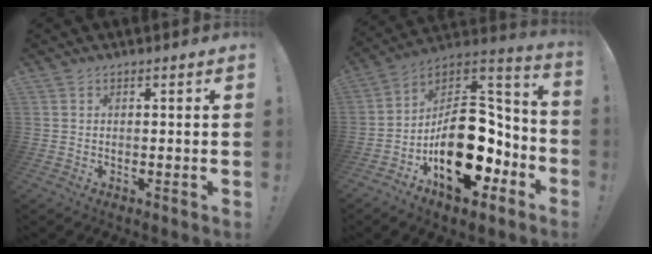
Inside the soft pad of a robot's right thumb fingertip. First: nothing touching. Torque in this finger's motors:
{"motor_torque": [3.51, 1.50, 1.20, -1.28, 0.41]}